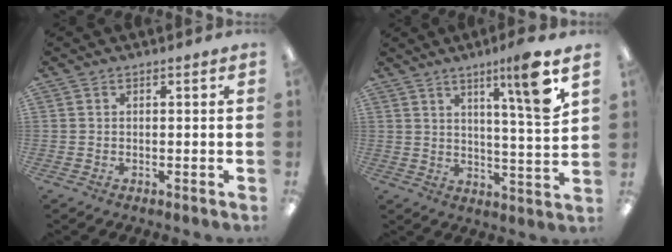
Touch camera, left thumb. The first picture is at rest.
{"total": 11.5, "force": [6.7, 0.2, 9.3], "torque": [-0.147, -0.029, 0.097]}